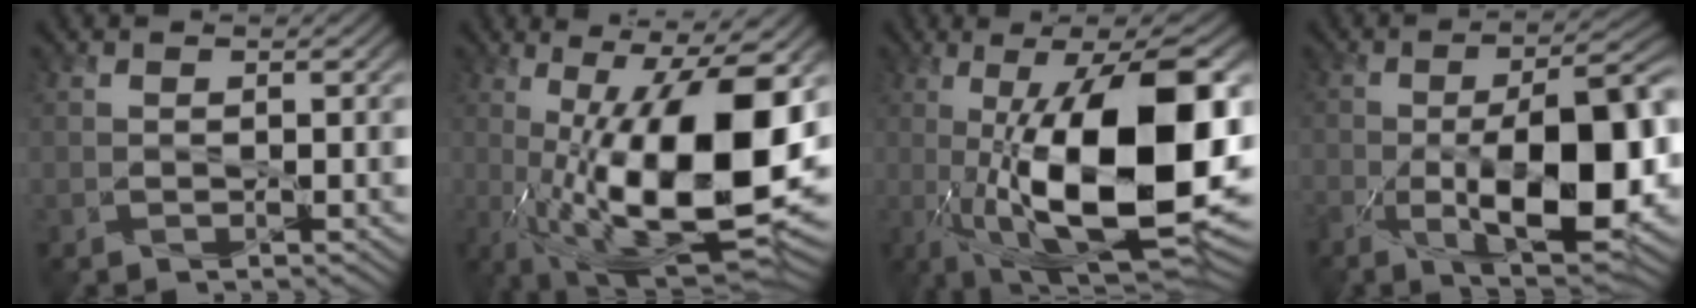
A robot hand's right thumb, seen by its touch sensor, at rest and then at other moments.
{"total": 19.3, "force": [-1.2, 6.8, 18.0], "torque": [-0.292, -0.010, -0.012]}
{"total": 19.5, "force": [-1.8, 6.9, 18.1], "torque": [-0.296, 0.005, -0.034]}
{"total": 15.3, "force": [-4.0, 5.9, 13.5], "torque": [-0.218, -0.015, -0.063]}